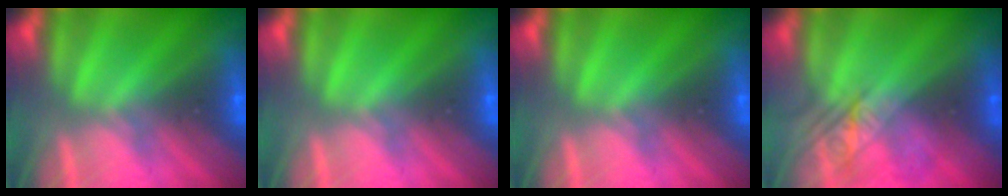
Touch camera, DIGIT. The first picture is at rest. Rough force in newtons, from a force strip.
{"total": 0.0}
{"total": 0.0}
{"total": 2.4}